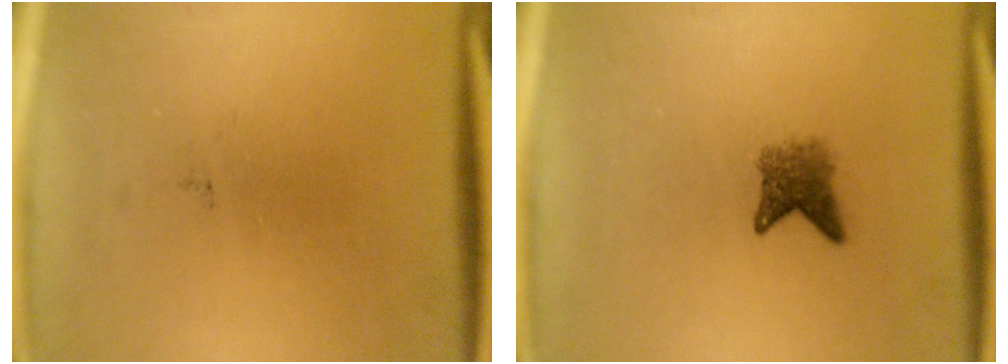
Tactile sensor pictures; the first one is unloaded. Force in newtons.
{"total": 2.8}